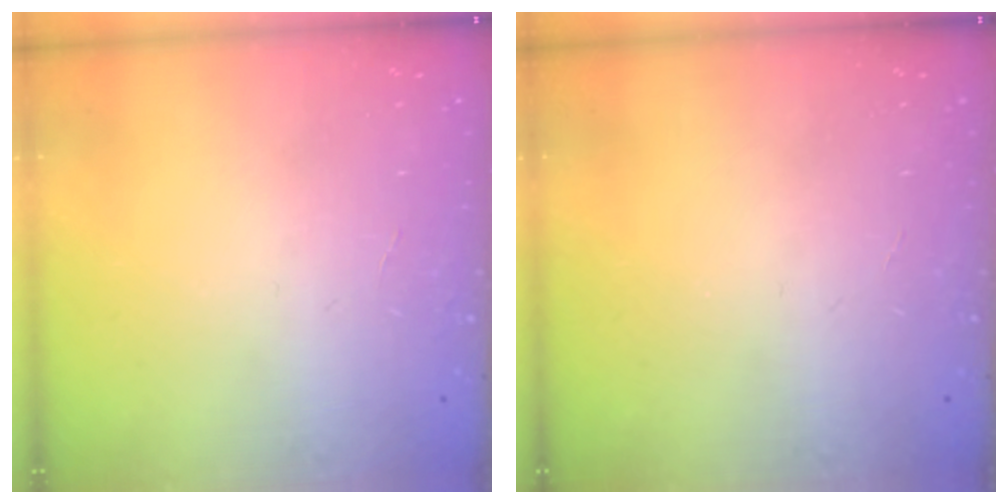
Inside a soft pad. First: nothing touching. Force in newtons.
{"total": 0.0}